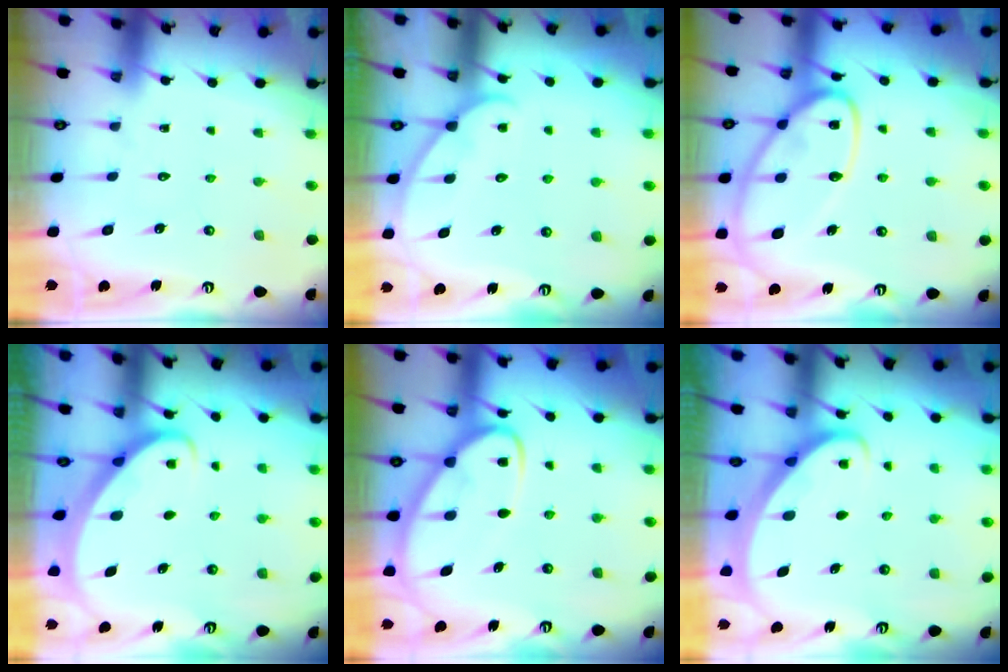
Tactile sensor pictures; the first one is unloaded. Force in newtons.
{"total": 4.6, "press": 4.6, "slide": 0.5}
{"total": 19.4, "press": 19.3, "slide": 1.8}
{"total": 2.8, "press": 2.8, "slide": 0.1}
{"total": 8.2, "press": 8.2, "slide": 0.8}
{"total": 2.7, "press": 2.7, "slide": 0.2}